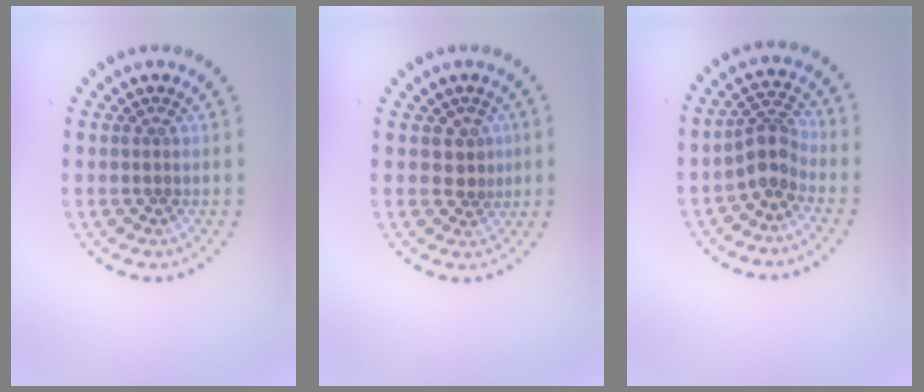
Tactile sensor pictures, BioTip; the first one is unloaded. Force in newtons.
{"total": 1.9, "press": 1.6, "slide": 1.0}
{"total": 2.8, "press": 2.1, "slide": 1.9}